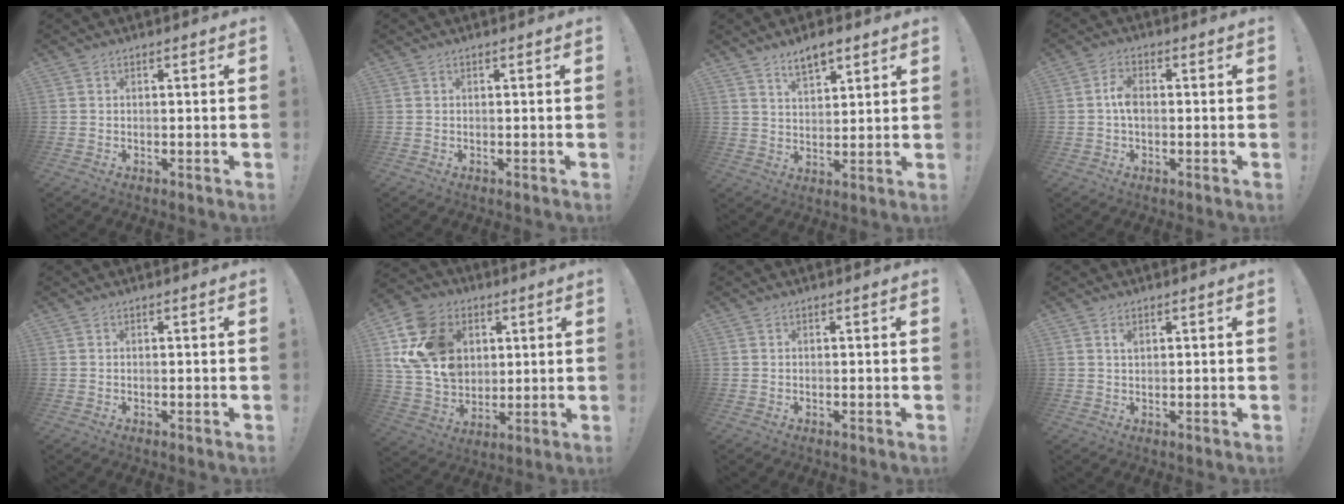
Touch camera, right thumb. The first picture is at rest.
{"total": 0.0}
{"total": 6.9, "force": [5.0, 3.1, 3.6], "torque": [-0.052, -0.024, 0.089]}
{"total": 4.8, "force": [-0.2, 2.8, 3.9], "torque": [-0.069, 0.013, -0.003]}
{"total": 0.0}
{"total": 19.5, "force": [5.3, 15.1, 11.0], "torque": [-0.203, -0.012, 0.107]}
{"total": 0.0}
{"total": 1.7, "force": [1.0, 0.9, 1.1], "torque": [-0.014, -0.003, 0.016]}